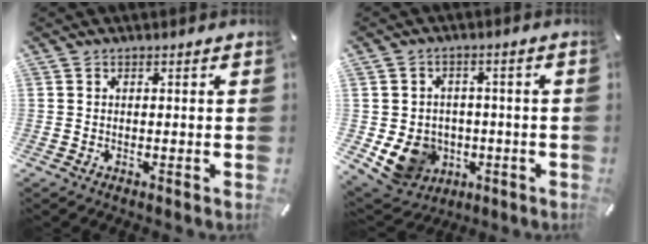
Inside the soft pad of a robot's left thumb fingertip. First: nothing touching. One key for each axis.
{"total": 10.0, "fx": -2.4, "fy": 8.9, "fz": 3.7, "tx": -0.084, "ty": 0.004, "tz": -0.039}